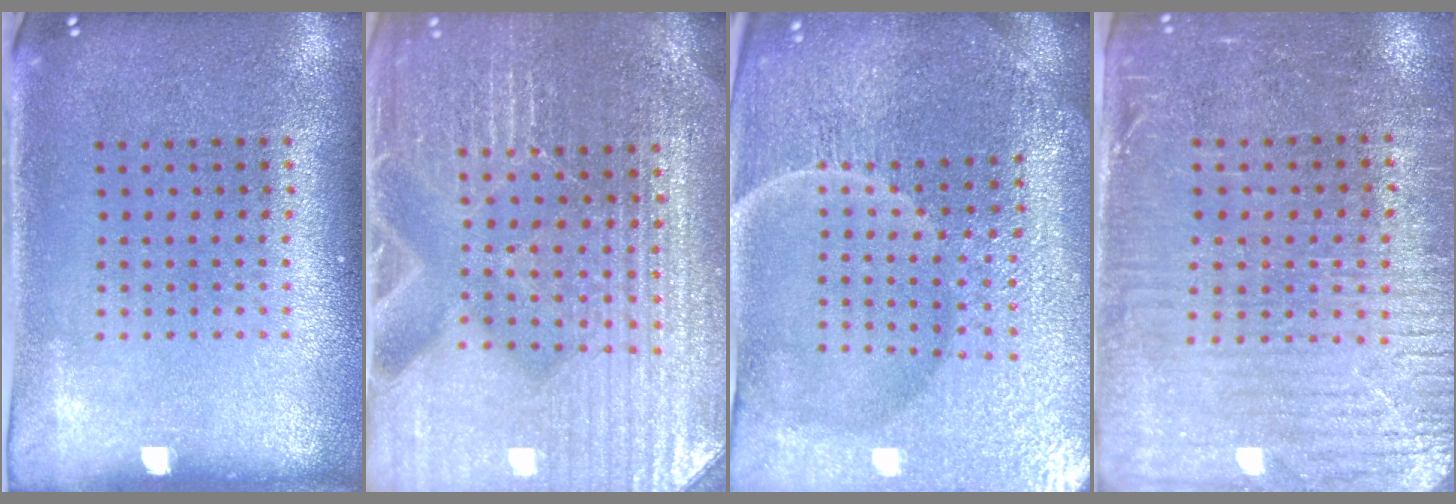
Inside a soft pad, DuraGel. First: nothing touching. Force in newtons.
{"total": 4.8, "press": 4.6, "slide": 1.4}
{"total": 5.9, "press": 5.4, "slide": 2.3}
{"total": 3.5, "press": 3.0, "slide": 1.7}